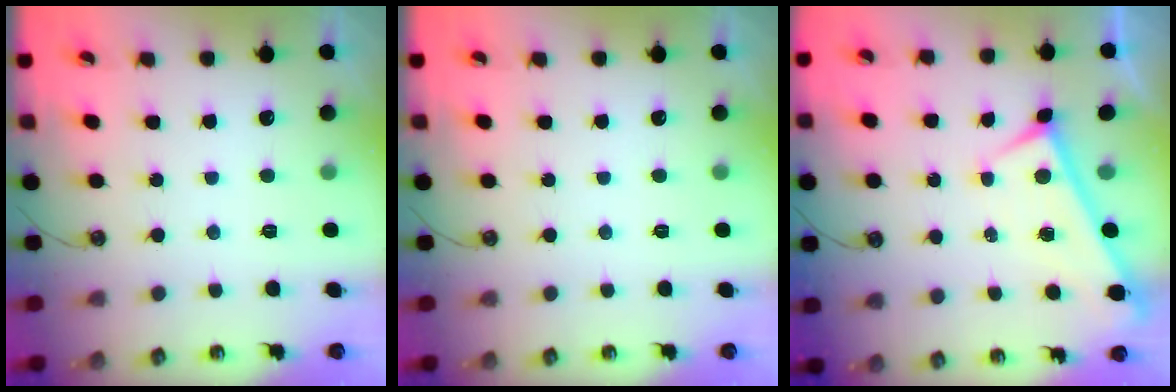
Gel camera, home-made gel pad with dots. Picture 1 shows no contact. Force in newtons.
{"total": 0.0}
{"total": 0.0}